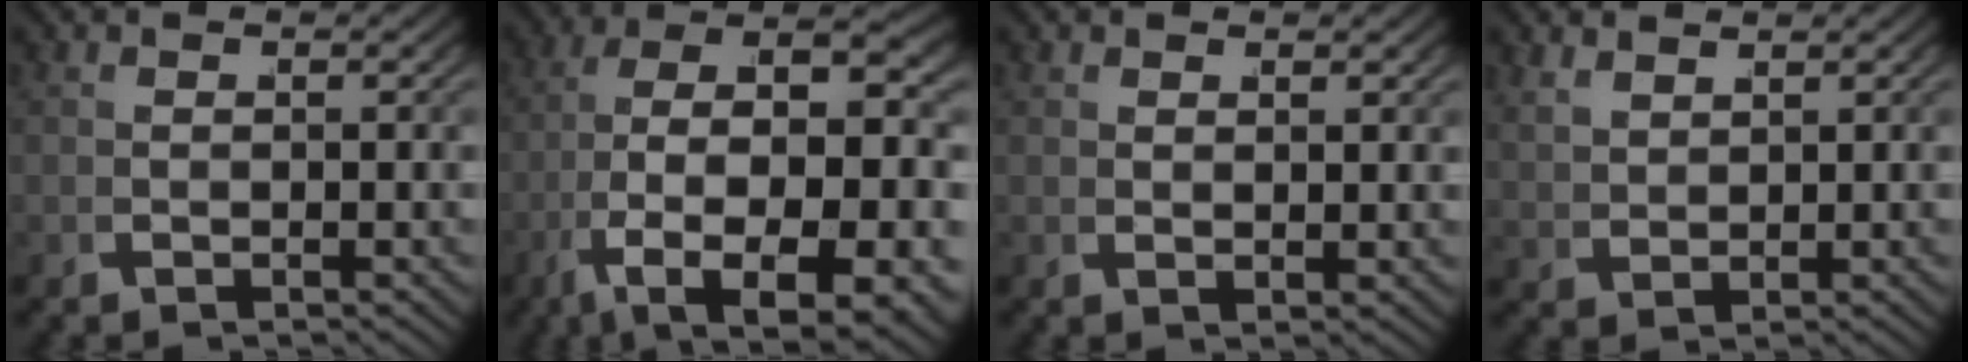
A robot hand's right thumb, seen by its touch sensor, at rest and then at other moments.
{"total": 13.9, "force": [-2.6, 6.6, 12.0], "torque": [-0.247, -0.059, -0.004]}
{"total": 1.0, "force": [0.9, -0.1, 0.5], "torque": [-0.007, 0.001, 0.020]}
{"total": 2.1, "force": [2.1, 0.3, 0.5], "torque": [-0.004, 0.005, 0.049]}